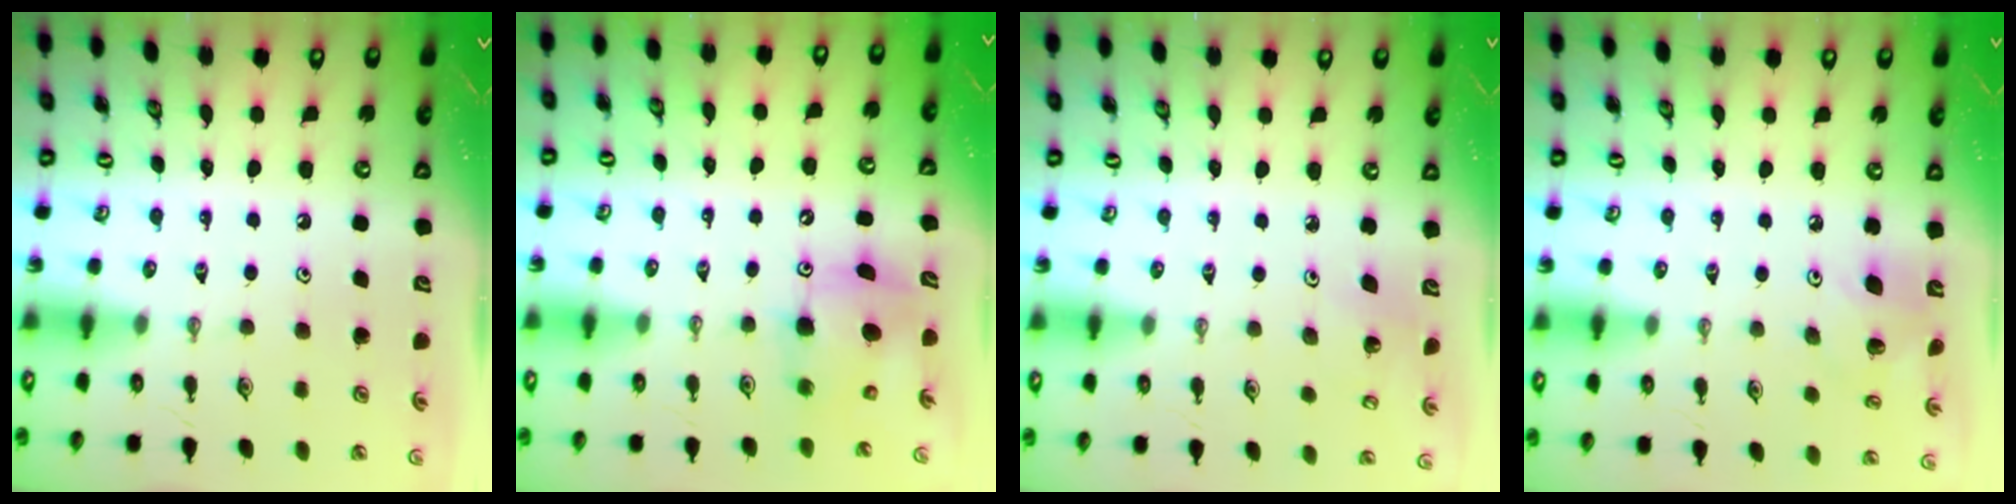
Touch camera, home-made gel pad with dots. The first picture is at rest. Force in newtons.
{"total": 7.4, "press": 7.4, "slide": 0.6}
{"total": 3.5, "press": 3.2, "slide": 1.4}
{"total": 8.3, "press": 8.1, "slide": 2.0}